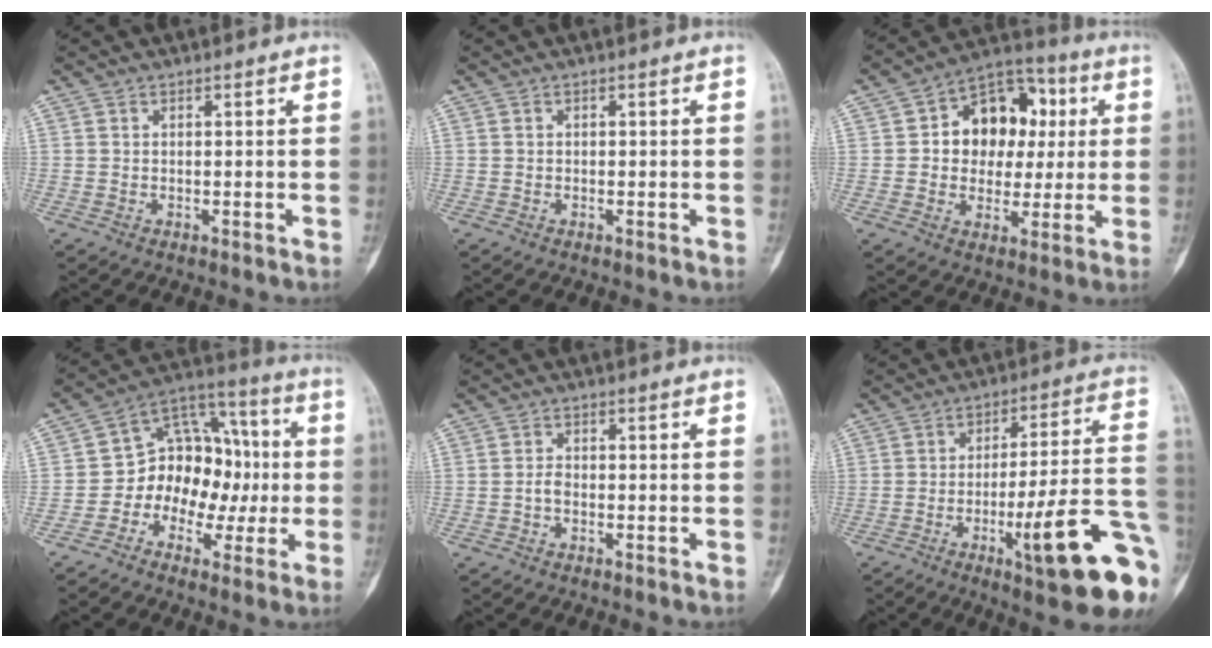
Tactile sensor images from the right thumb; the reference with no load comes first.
{"total": 0.0}
{"total": 15.1, "force": [2.4, 11.4, 9.6], "torque": [-0.080, 0.019, 0.031]}
{"total": 14.9, "force": [-2.0, 11.5, 9.3], "torque": [-0.084, 0.048, -0.043]}
{"total": 1.5, "force": [-0.6, 0.9, 1.1], "torque": [-0.019, 0.005, -0.014]}
{"total": 20.1, "force": [-7.5, 3.0, 18.4], "torque": [-0.219, 0.025, -0.104]}